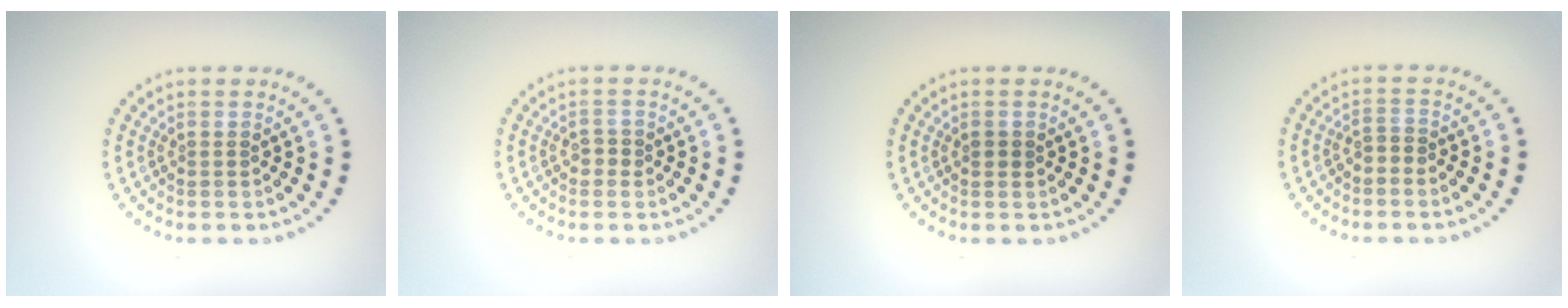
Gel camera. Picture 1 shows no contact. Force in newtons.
{"total": 1.0, "press": 0.9, "slide": 0.4}
{"total": 0.8, "press": 0.8, "slide": 0.1}
{"total": 1.3, "press": 1.0, "slide": 0.9}